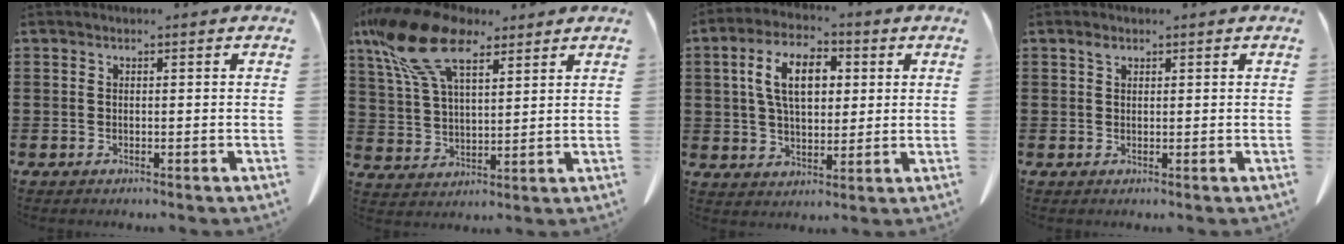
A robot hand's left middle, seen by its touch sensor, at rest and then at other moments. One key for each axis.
{"total": 13.3, "fx": 8.5, "fy": 5.5, "fz": 8.6, "tx": -0.203, "ty": -0.011, "tz": 0.155}
{"total": 9.3, "fx": 2.8, "fy": 5.1, "fz": 7.3, "tx": -0.147, "ty": 0.016, "tz": 0.049}
{"total": 1.2, "fx": 0.6, "fy": 0.7, "fz": 0.7, "tx": -0.018, "ty": 0.002, "tz": 0.013}